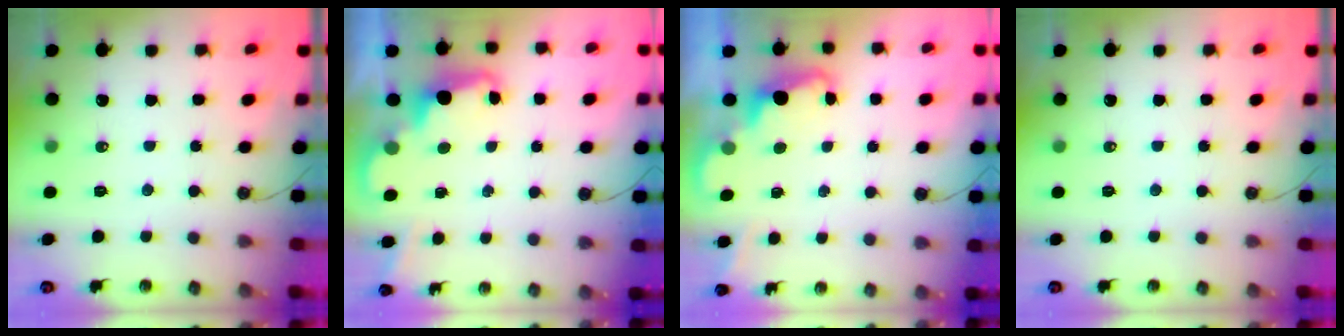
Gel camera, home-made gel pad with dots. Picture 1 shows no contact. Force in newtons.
{"total": 2.3, "press": 2.3, "slide": 0.5}
{"total": 2.3, "press": 2.2, "slide": 0.5}
{"total": 0.0}